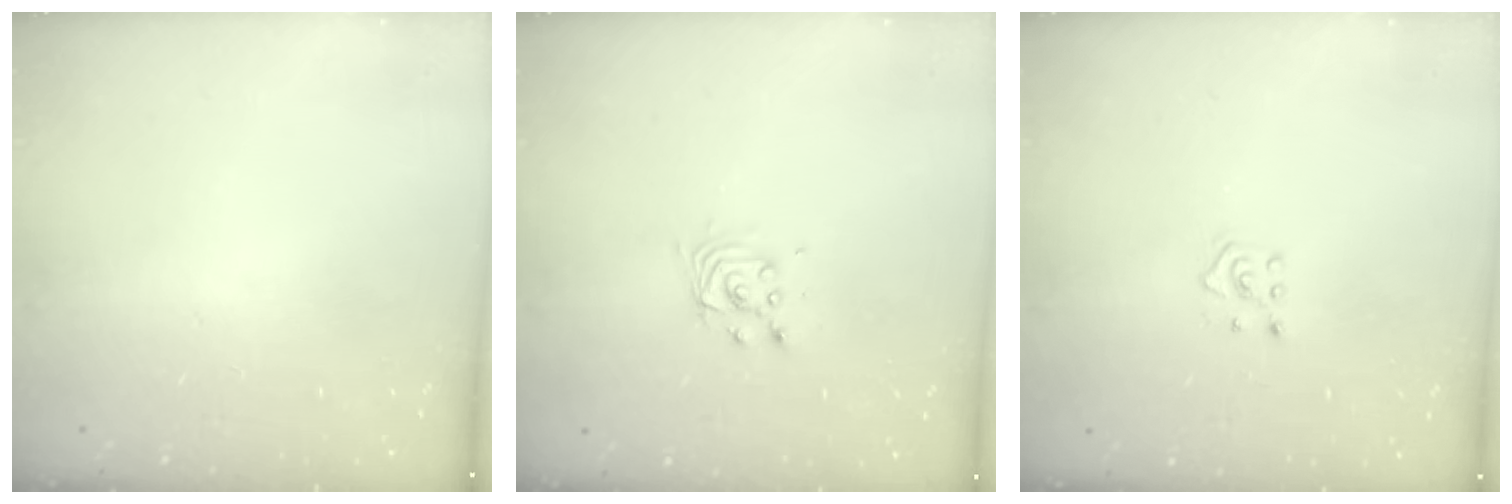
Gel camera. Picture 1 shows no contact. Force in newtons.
{"total": 4.3, "press": 4.2, "slide": 0.3}
{"total": 4.0, "press": 4.0, "slide": 0.5}